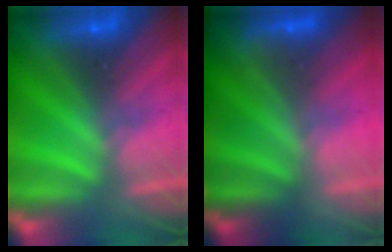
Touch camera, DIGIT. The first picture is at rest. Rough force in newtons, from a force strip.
{"total": 1.9}